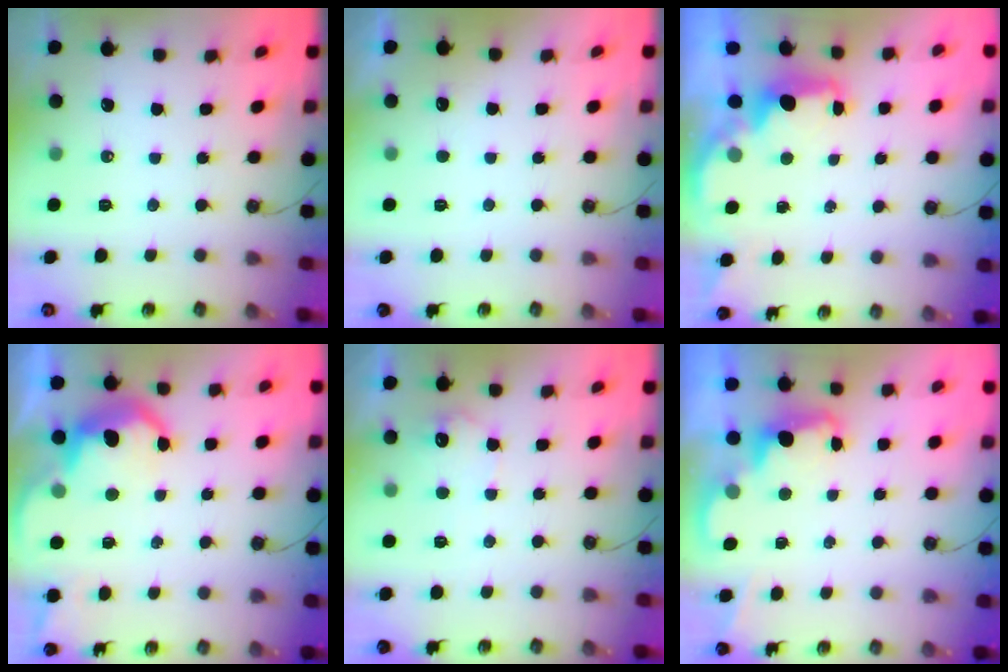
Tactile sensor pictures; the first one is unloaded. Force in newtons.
{"total": 3.0, "press": 2.9, "slide": 1.0}
{"total": 2.3, "press": 2.2, "slide": 0.7}
{"total": 8.3, "press": 8.2, "slide": 0.8}
{"total": 7.0, "press": 6.9, "slide": 0.8}
{"total": 2.3, "press": 2.3, "slide": 0.5}